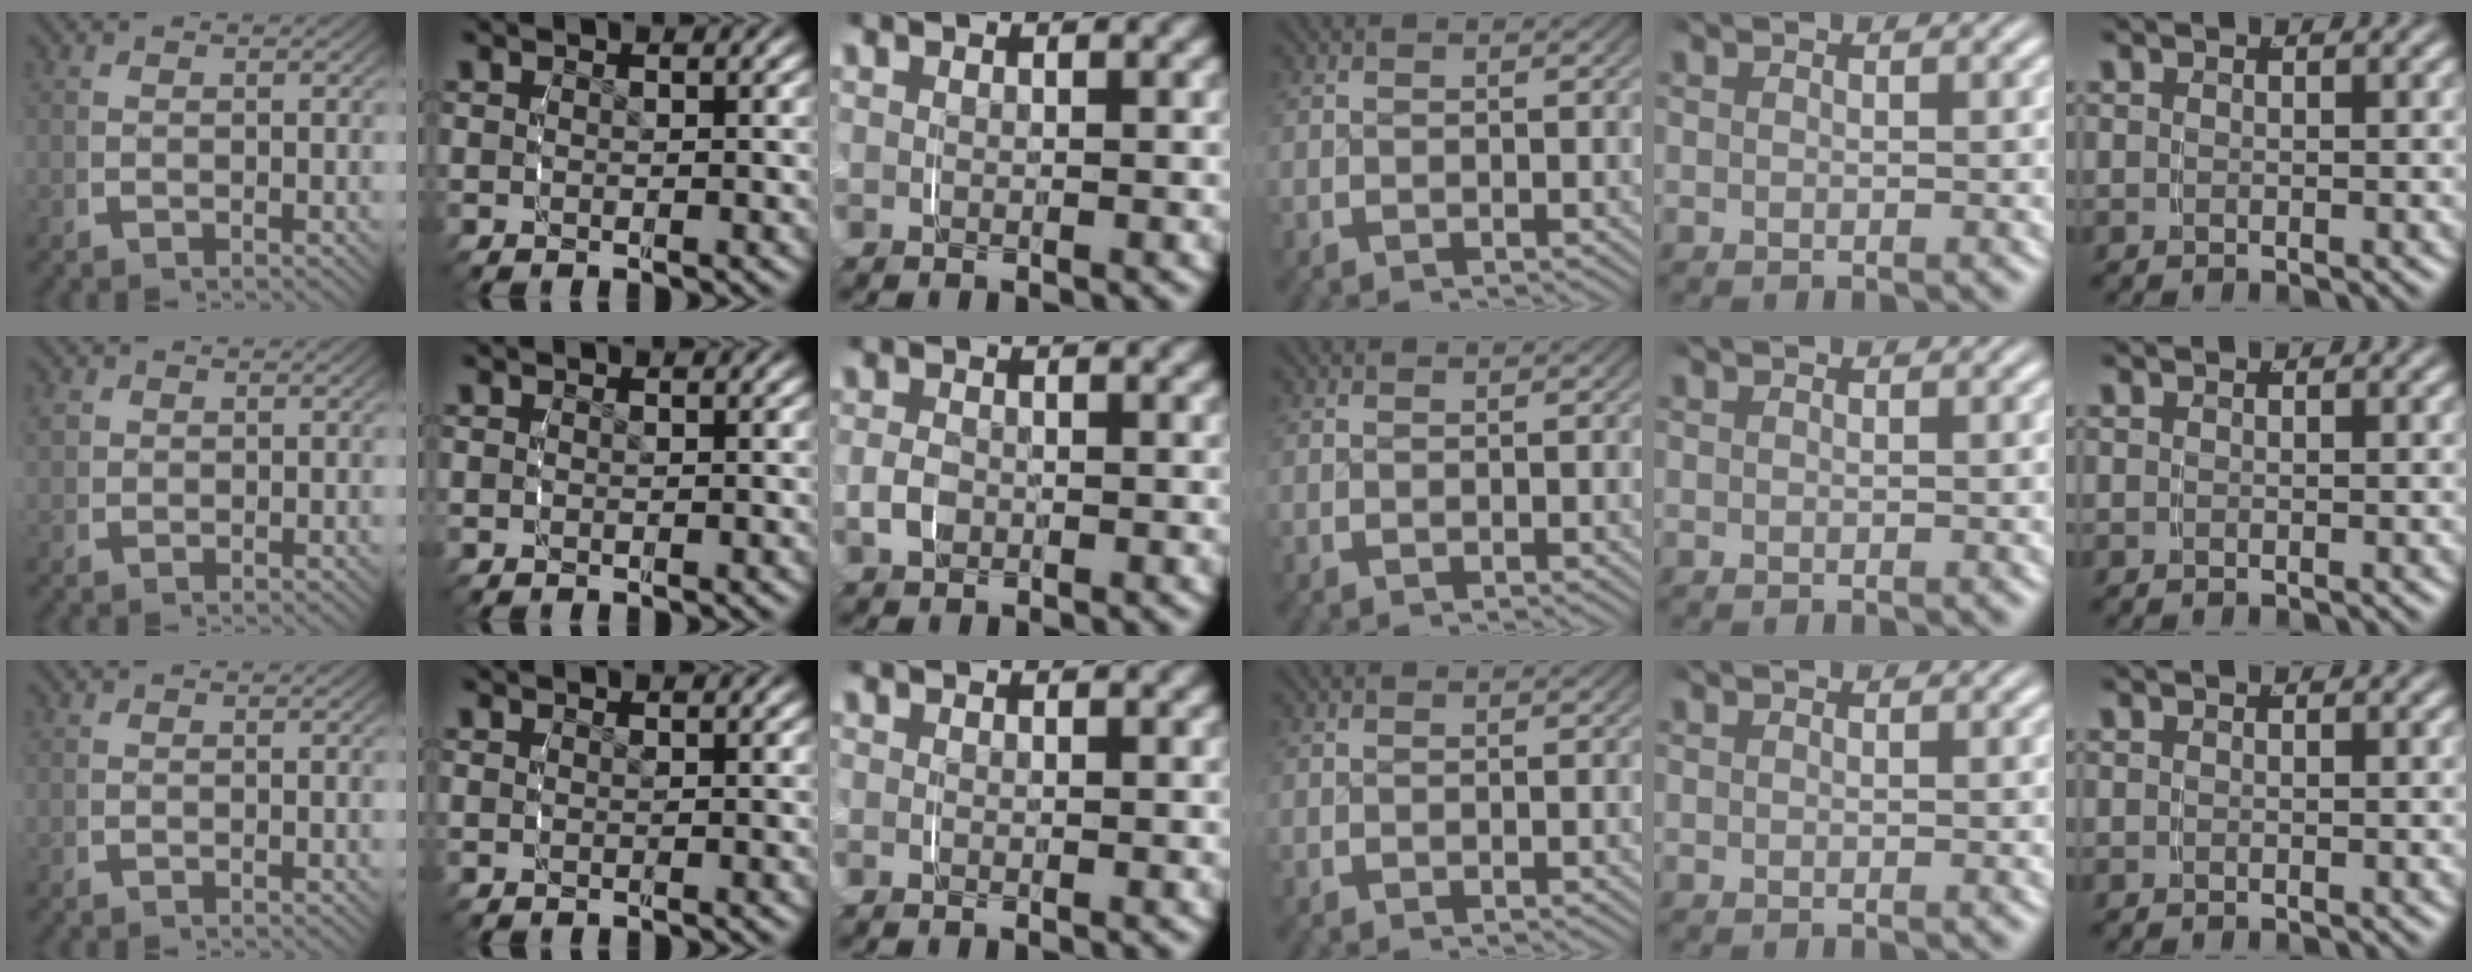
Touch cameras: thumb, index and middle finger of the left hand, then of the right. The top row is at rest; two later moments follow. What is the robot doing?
{"motion": "grasp_and_lifting", "object": "paper towel"}